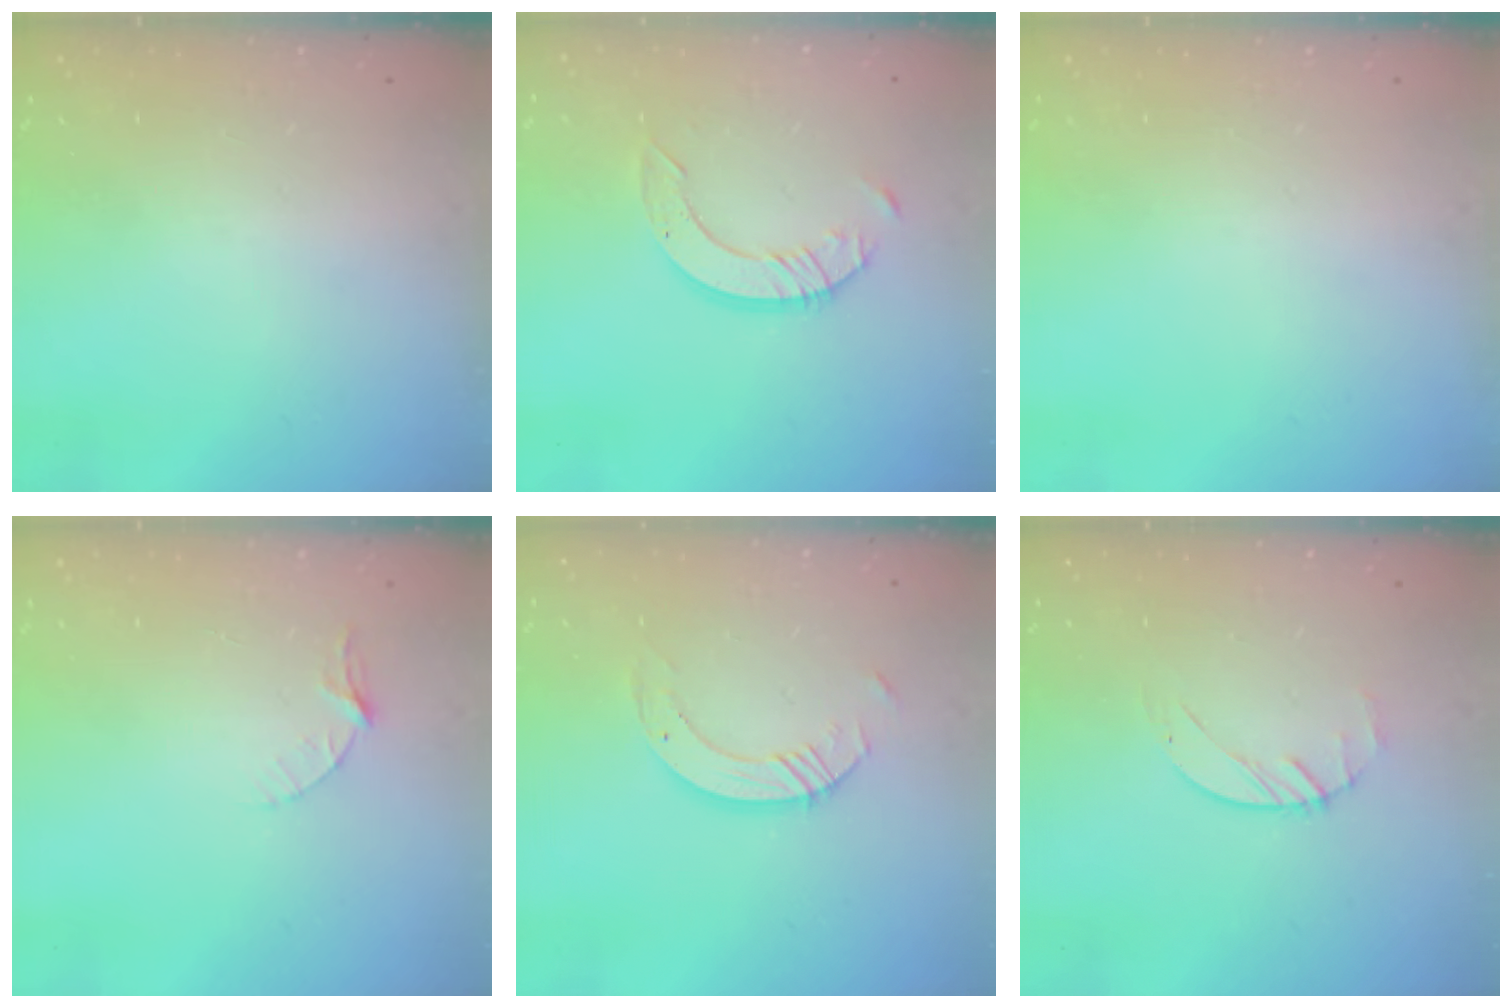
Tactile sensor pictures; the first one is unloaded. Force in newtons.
{"total": 6.1, "press": 6.1, "slide": 0.6}
{"total": 0.0}
{"total": 3.5, "press": 3.4, "slide": 0.4}
{"total": 6.3, "press": 6.3, "slide": 0.5}
{"total": 1.4, "press": 1.3, "slide": 0.2}